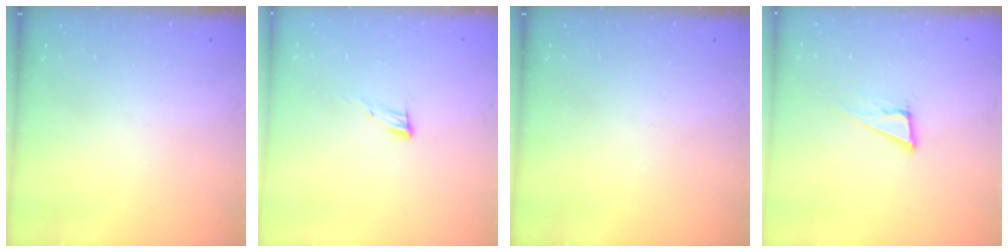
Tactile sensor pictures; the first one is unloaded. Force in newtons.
{"total": 5.4, "press": 5.4, "slide": 0.5}
{"total": 0.0}
{"total": 8.3, "press": 7.6, "slide": 3.4}